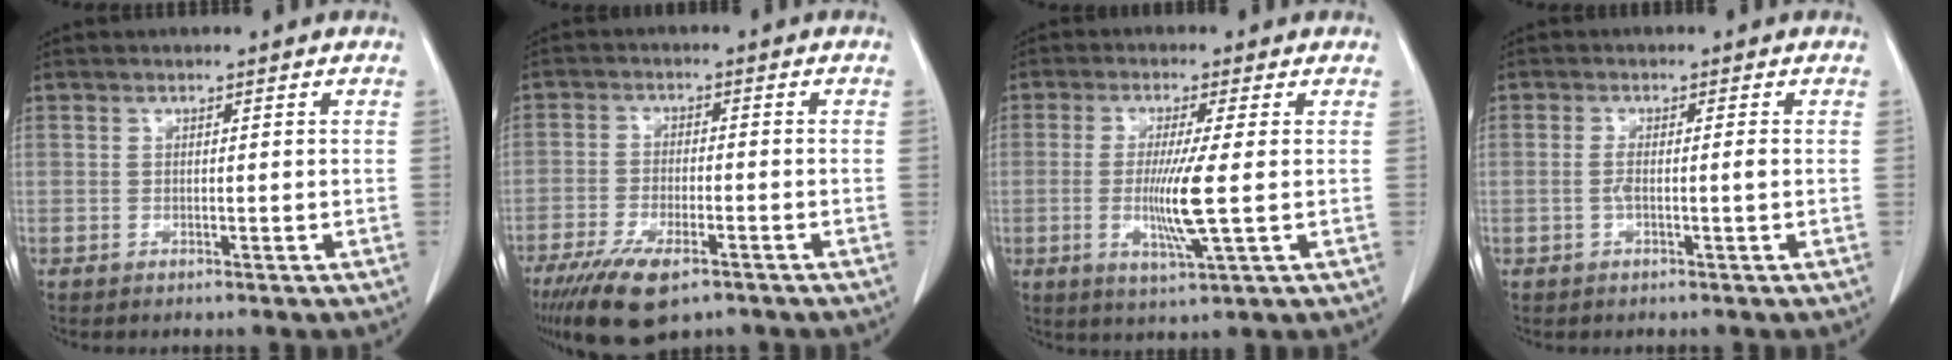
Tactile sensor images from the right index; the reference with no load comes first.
{"total": 10.1, "force": [-6.7, 3.3, 6.8], "torque": [-0.117, -0.016, -0.109]}
{"total": 7.5, "force": [-0.7, -0.5, 7.4], "torque": [-0.147, -0.019, -0.014]}
{"total": 1.8, "force": [-0.5, -0.1, 1.7], "torque": [-0.032, 0.001, -0.009]}